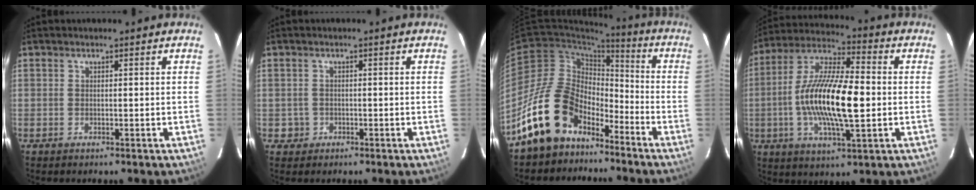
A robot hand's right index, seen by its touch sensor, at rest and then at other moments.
{"total": 2.2, "force": [-0.6, 2.1, 0.0], "torque": [0.000, 0.010, -0.004]}
{"total": 16.5, "force": [-11.5, 9.7, 6.8], "torque": [-0.136, 0.023, -0.191]}
{"total": 17.6, "force": [-1.8, 5.1, 16.8], "torque": [-0.324, 0.002, -0.040]}